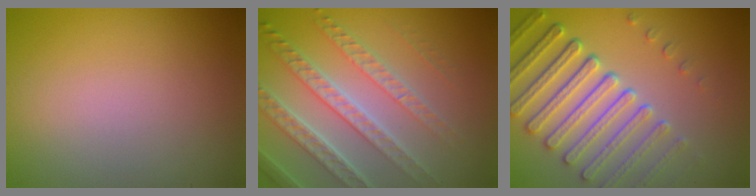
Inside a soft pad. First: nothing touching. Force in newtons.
{"total": 6.8, "press": 4.9, "slide": 4.7}
{"total": 7.6, "press": 5.7, "slide": 5.0}